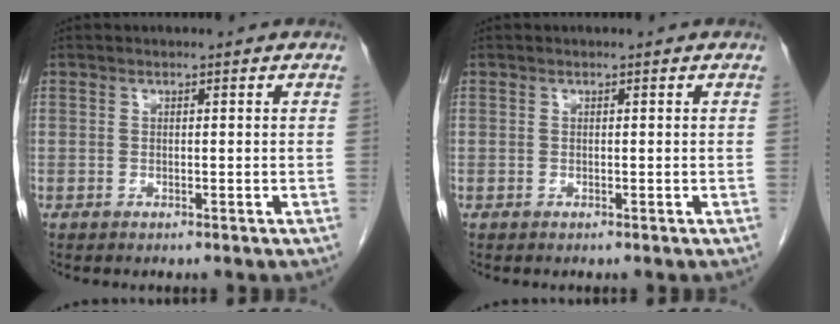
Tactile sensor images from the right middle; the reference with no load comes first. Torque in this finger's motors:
{"motor_torque": [-0.07, 0.07, -0.01, -0.01]}